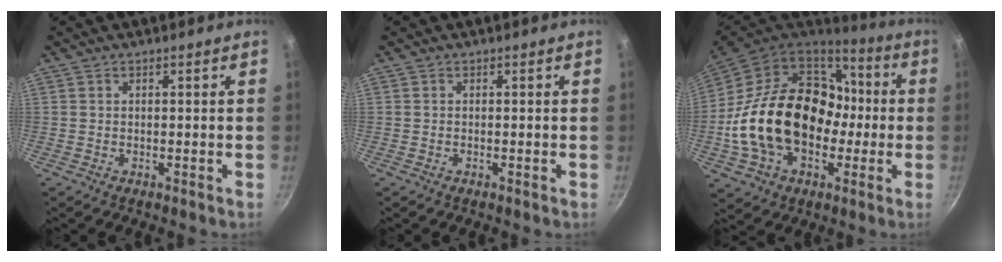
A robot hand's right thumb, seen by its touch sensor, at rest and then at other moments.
{"total": 0.0}
{"total": 27.7, "force": [-2.3, 19.5, 19.5], "torque": [-0.328, 0.056, -0.025]}